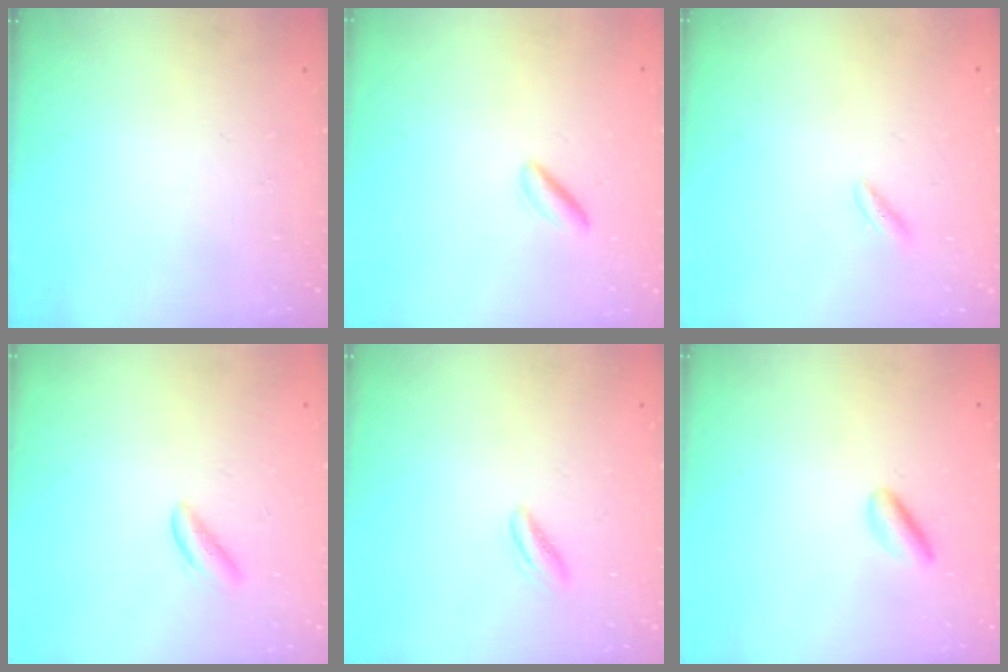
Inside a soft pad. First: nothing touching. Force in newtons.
{"total": 1.3, "press": 1.0, "slide": 0.8}
{"total": 1.4, "press": 1.3, "slide": 0.6}
{"total": 2.1, "press": 2.1, "slide": 0.3}
{"total": 3.5, "press": 3.4, "slide": 0.9}
{"total": 2.8, "press": 2.6, "slide": 1.0}